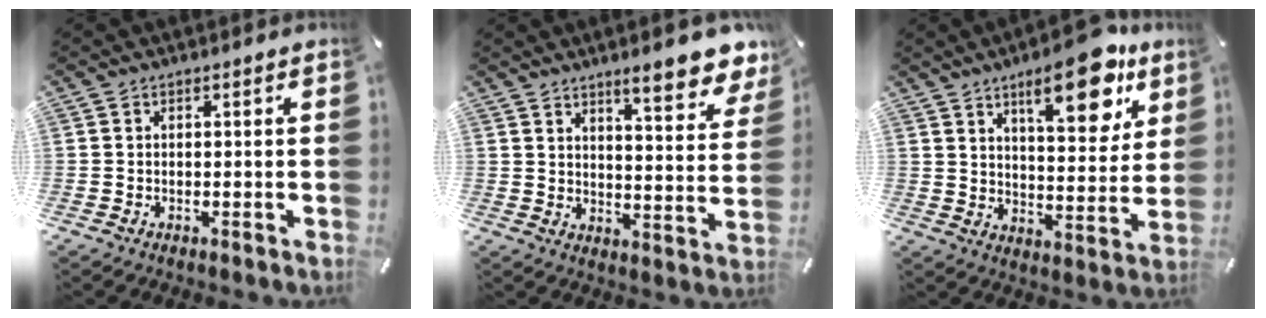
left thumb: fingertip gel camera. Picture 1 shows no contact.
{"total": 11.5, "force": [9.1, 3.3, 6.2], "torque": [-0.084, -0.065, 0.157]}
{"total": 17.1, "force": [10.3, 6.5, 12.0], "torque": [-0.156, -0.059, 0.161]}